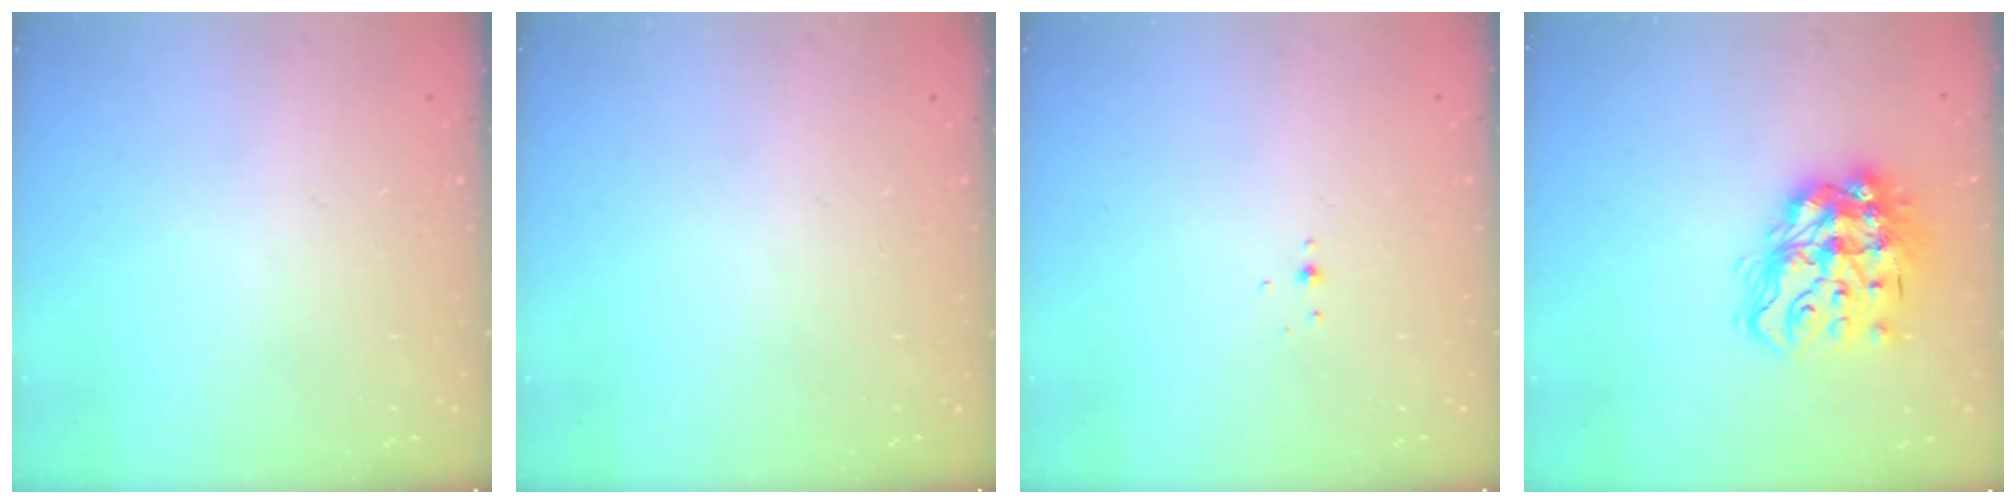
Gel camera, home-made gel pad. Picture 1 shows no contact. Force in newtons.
{"total": 0.0}
{"total": 3.0, "press": 2.9, "slide": 0.8}
{"total": 16.7, "press": 16.6, "slide": 1.6}